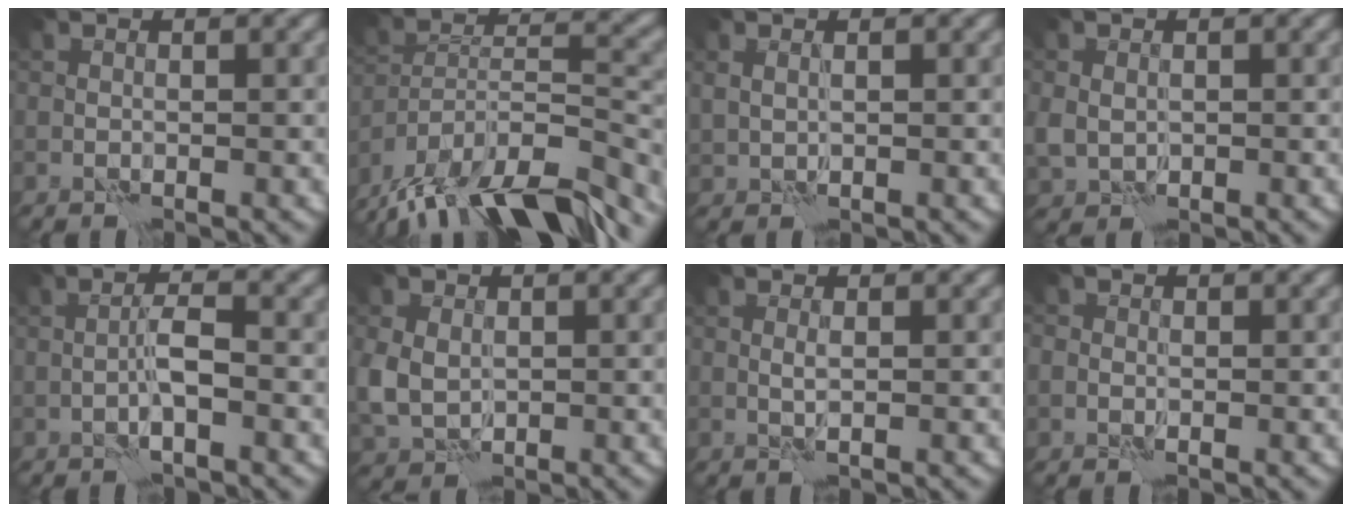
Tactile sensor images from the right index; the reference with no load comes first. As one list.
[{"total": 15.1, "force": [-12.4, 4.3, 7.4], "torque": [-0.142, -0.001, -0.190]}, {"total": 0.9, "force": [0.6, 0.4, 0.6], "torque": [-0.015, -0.002, 0.016]}, {"total": 2.4, "force": [-0.1, 2.0, 1.3], "torque": [-0.034, -0.009, -0.001]}, {"total": 1.9, "force": [-0.5, 0.0, 1.8], "torque": [-0.034, 0.010, -0.013]}, {"total": 3.9, "force": [0.0, 3.1, 2.5], "torque": [-0.066, -0.006, -0.003]}, {"total": 0.8, "force": [0.4, -0.2, 0.6], "torque": [-0.016, -0.001, 0.007]}, {"total": 0.5, "force": [-0.1, 0.5, 0.2], "torque": [-0.003, 0.001, -0.005]}]